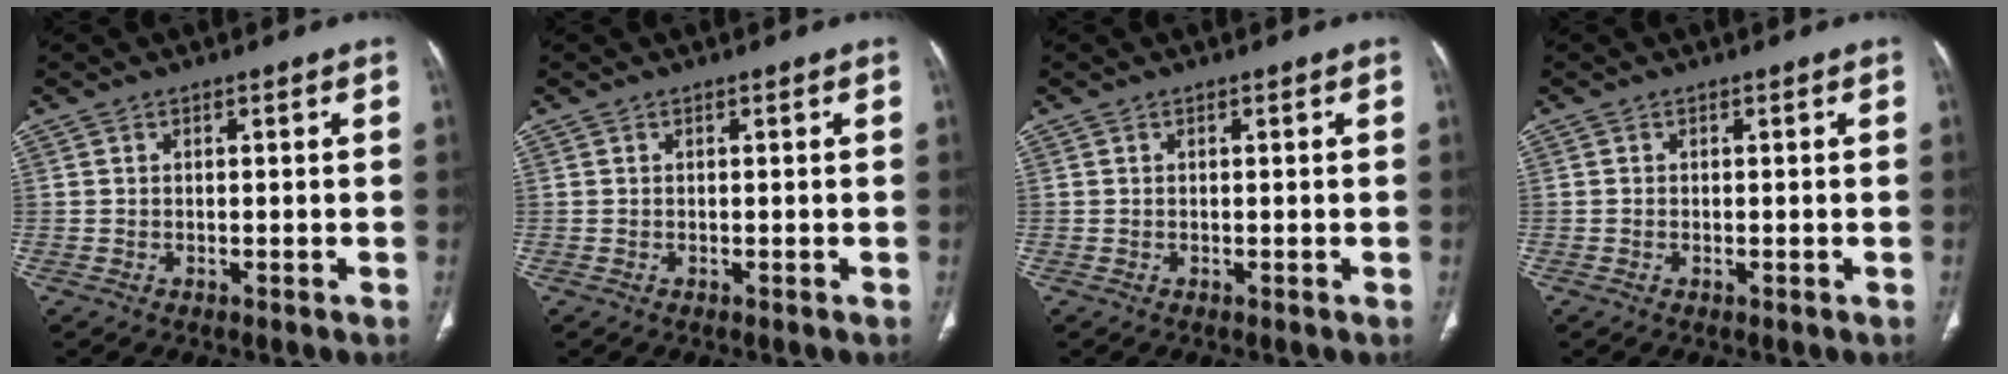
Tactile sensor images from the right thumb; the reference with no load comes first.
{"total": 0.0}
{"total": 0.0}
{"total": 0.0}